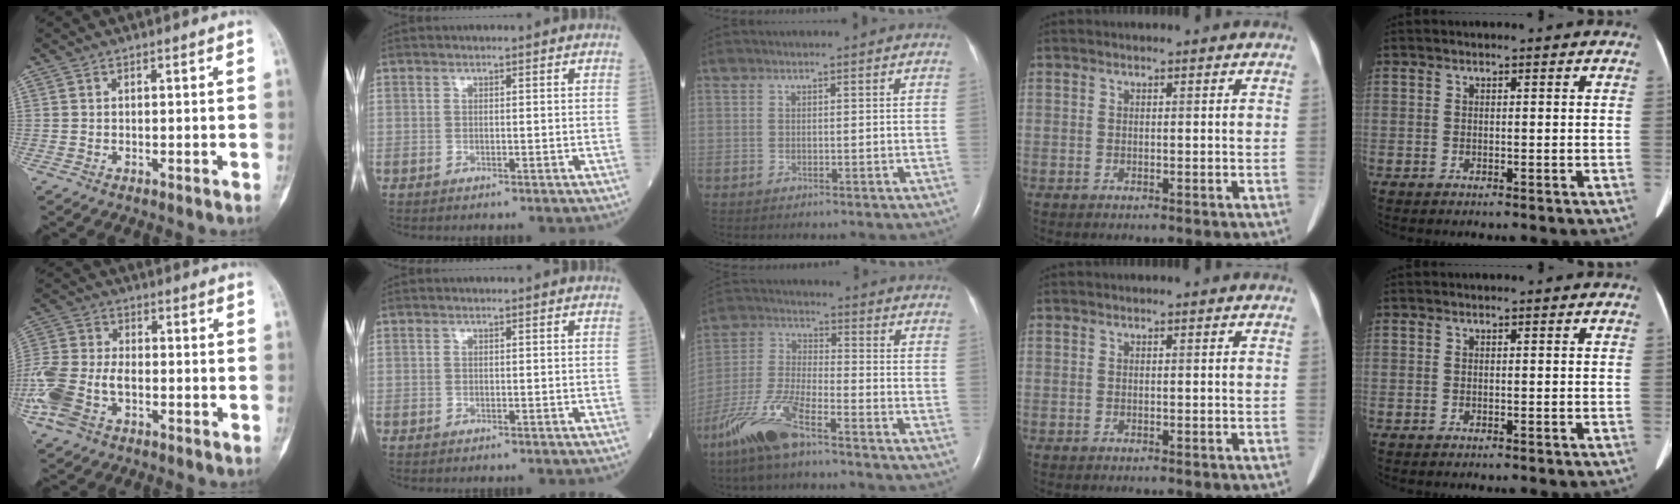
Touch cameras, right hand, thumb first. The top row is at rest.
{"thumb": {"total": 12.6, "force": [-4.3, 7.7, 9.0], "torque": [-0.214, 0.021, -0.086]}, "middle": {"total": 11.7, "force": [-8.0, 2.4, 8.1], "torque": [-0.190, -0.018, -0.160]}}